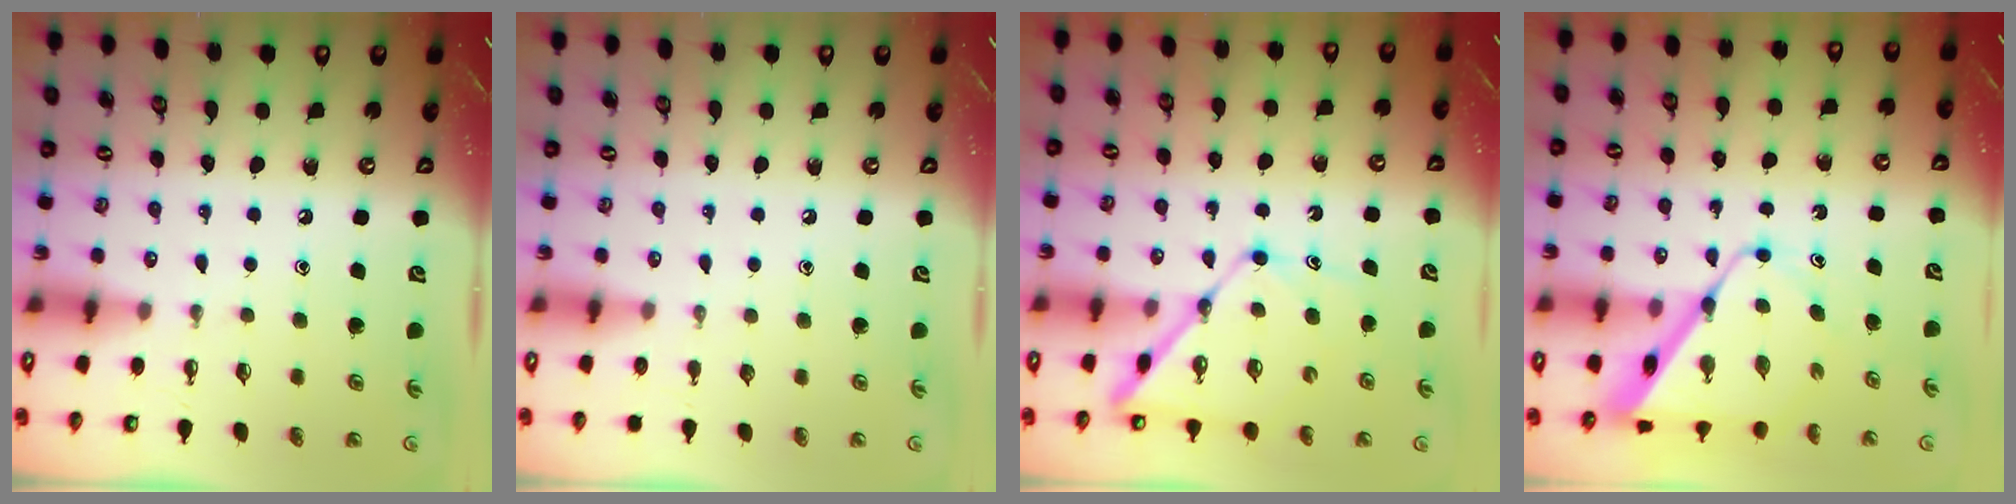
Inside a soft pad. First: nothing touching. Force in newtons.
{"total": 0.0}
{"total": 11.2, "press": 11.1, "slide": 1.0}
{"total": 9.7, "press": 9.7, "slide": 0.8}